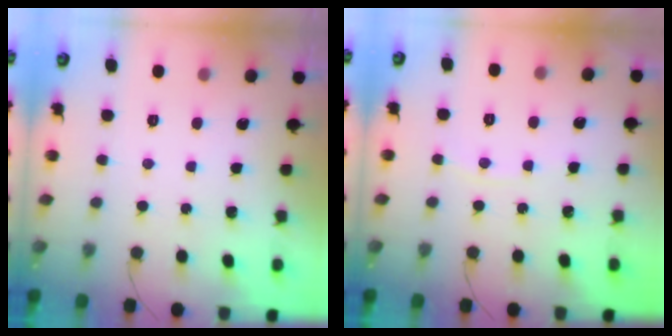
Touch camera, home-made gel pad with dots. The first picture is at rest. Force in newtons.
{"total": 4.7, "press": 4.7, "slide": 0.7}